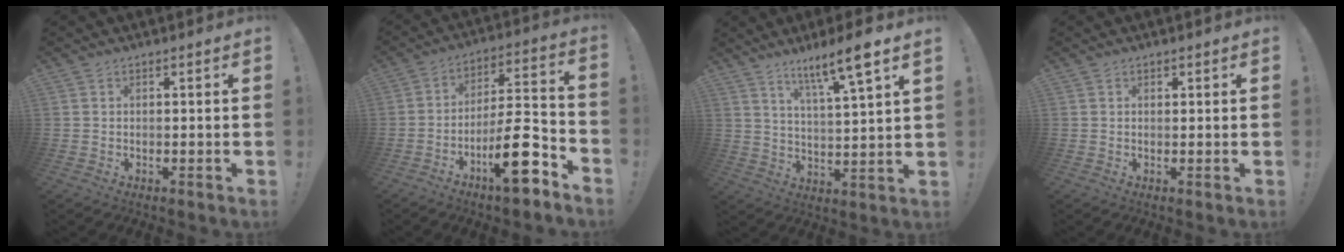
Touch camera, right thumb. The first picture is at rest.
{"total": 16.1, "force": [-8.1, 4.8, 13.1], "torque": [-0.194, 0.049, -0.128]}
{"total": 11.0, "force": [7.3, 0.2, 8.2], "torque": [-0.132, -0.042, 0.112]}
{"total": 0.6, "force": [0.5, 0.4, 0.1], "torque": [0.006, -0.002, 0.008]}